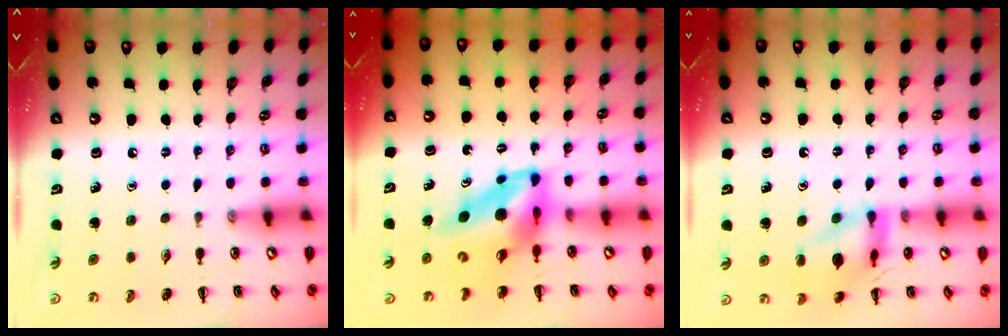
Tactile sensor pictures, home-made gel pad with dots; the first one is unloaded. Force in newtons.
{"total": 11.4, "press": 10.8, "slide": 3.9}
{"total": 12.8, "press": 12.8, "slide": 0.6}